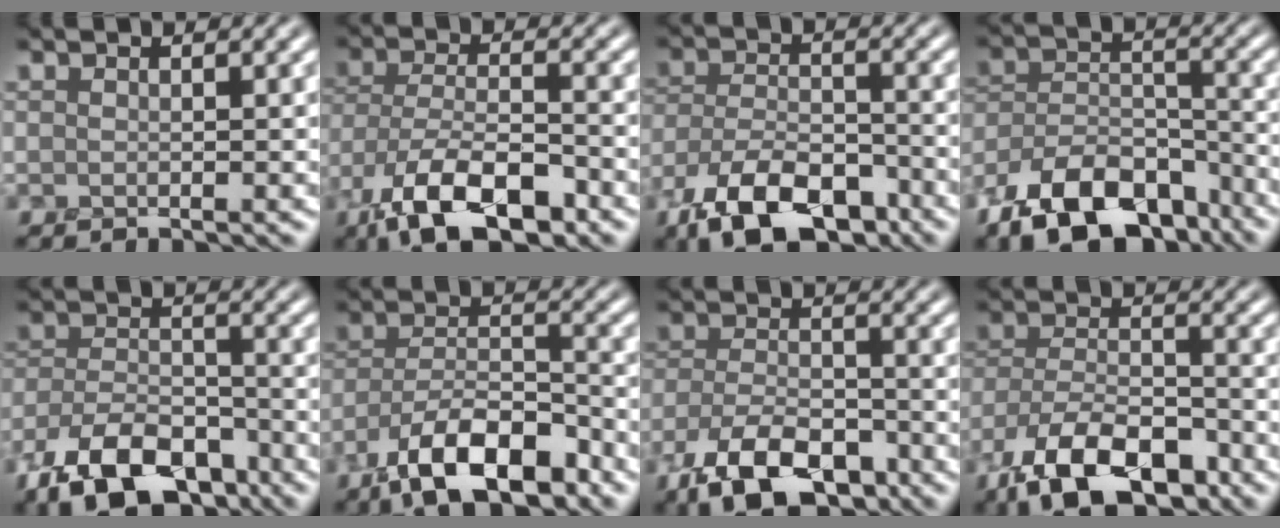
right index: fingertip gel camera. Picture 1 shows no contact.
{"total": 9.2, "force": [-5.9, 3.5, 6.1], "torque": [-0.114, -0.011, -0.116]}
{"total": 8.9, "force": [-6.2, 3.9, 5.2], "torque": [-0.094, -0.017, -0.113]}
{"total": 10.0, "force": [-7.2, 4.7, 5.1], "torque": [-0.081, -0.011, -0.130]}
{"total": 9.0, "force": [-6.4, 4.1, 4.9], "torque": [-0.086, -0.015, -0.118]}
{"total": 9.0, "force": [-6.1, 3.3, 5.7], "torque": [-0.095, -0.007, -0.114]}
{"total": 7.7, "force": [-5.2, 3.5, 4.5], "torque": [-0.083, -0.011, -0.097]}
{"total": 10.2, "force": [-7.1, 4.2, 5.9], "torque": [-0.109, -0.013, -0.134]}